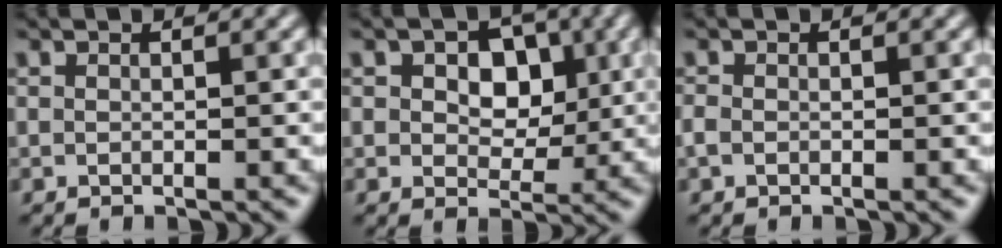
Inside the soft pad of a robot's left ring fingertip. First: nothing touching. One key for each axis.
{"total": 5.1, "fx": 1.1, "fy": 3.6, "fz": 3.5, "tx": -0.054, "ty": 0.014, "tz": 0.010}
{"total": 0.9, "fx": -0.7, "fy": 0.5, "fz": 0.1, "tx": -0.010, "ty": 0.004, "tz": -0.007}